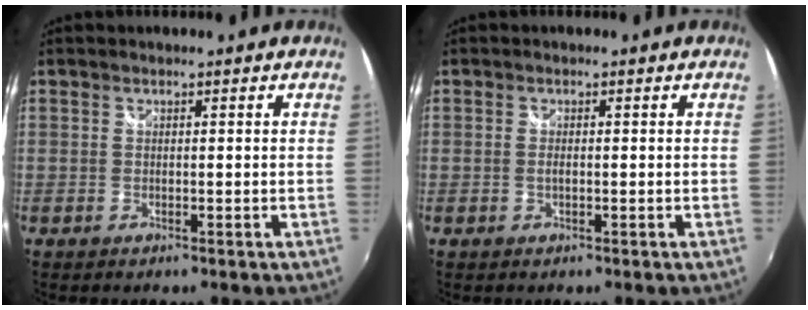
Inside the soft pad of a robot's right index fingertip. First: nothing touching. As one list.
[{"total": 0.7, "force": [-0.2, 0.3, 0.7], "torque": [-0.016, 0.000, -0.004]}]